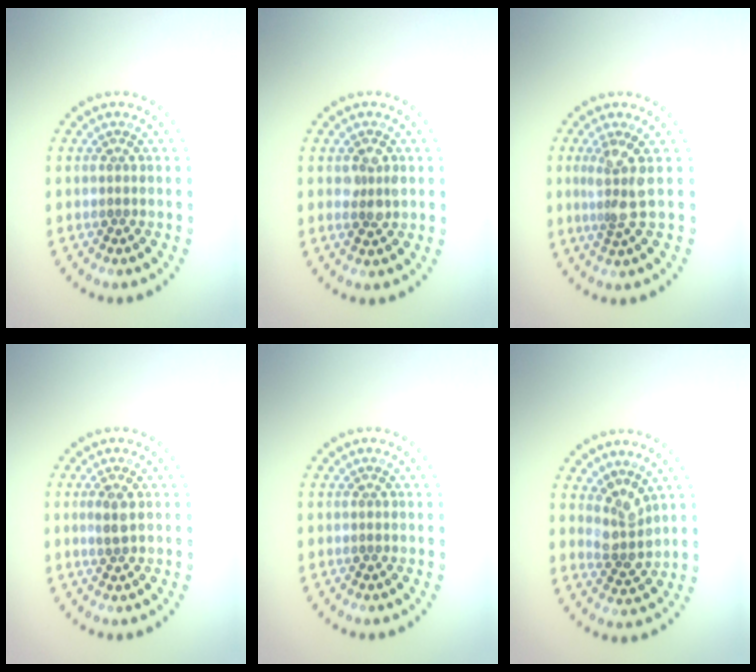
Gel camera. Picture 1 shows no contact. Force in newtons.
{"total": 2.0, "press": 2.0, "slide": 0.3}
{"total": 2.6, "press": 1.9, "slide": 1.8}
{"total": 1.4, "press": 1.3, "slide": 0.5}
{"total": 0.0}
{"total": 2.4, "press": 2.0, "slide": 1.4}